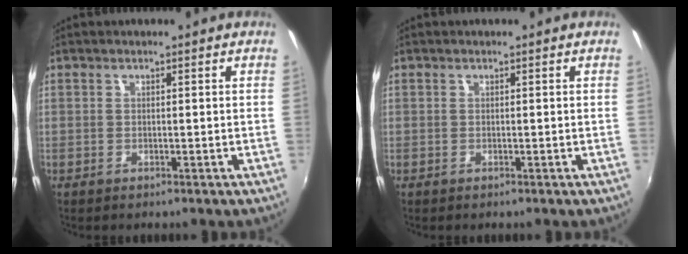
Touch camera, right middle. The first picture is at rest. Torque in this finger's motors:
{"motor_torque": [0.14, -0.19, 0.00, 0.01]}